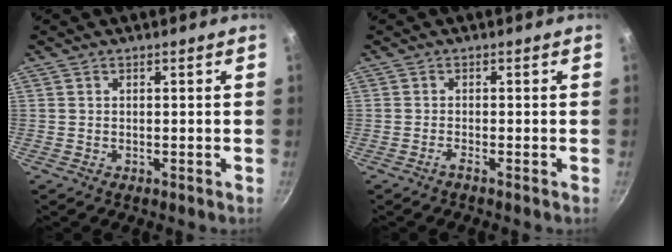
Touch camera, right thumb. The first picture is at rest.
{"total": 1.0, "force": [-0.7, -0.2, 0.6], "torque": [-0.020, 0.003, -0.020]}